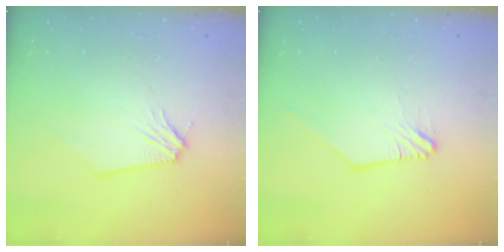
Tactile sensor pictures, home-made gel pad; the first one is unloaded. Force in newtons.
{"total": 1.2, "press": 1.2, "slide": 0.2}